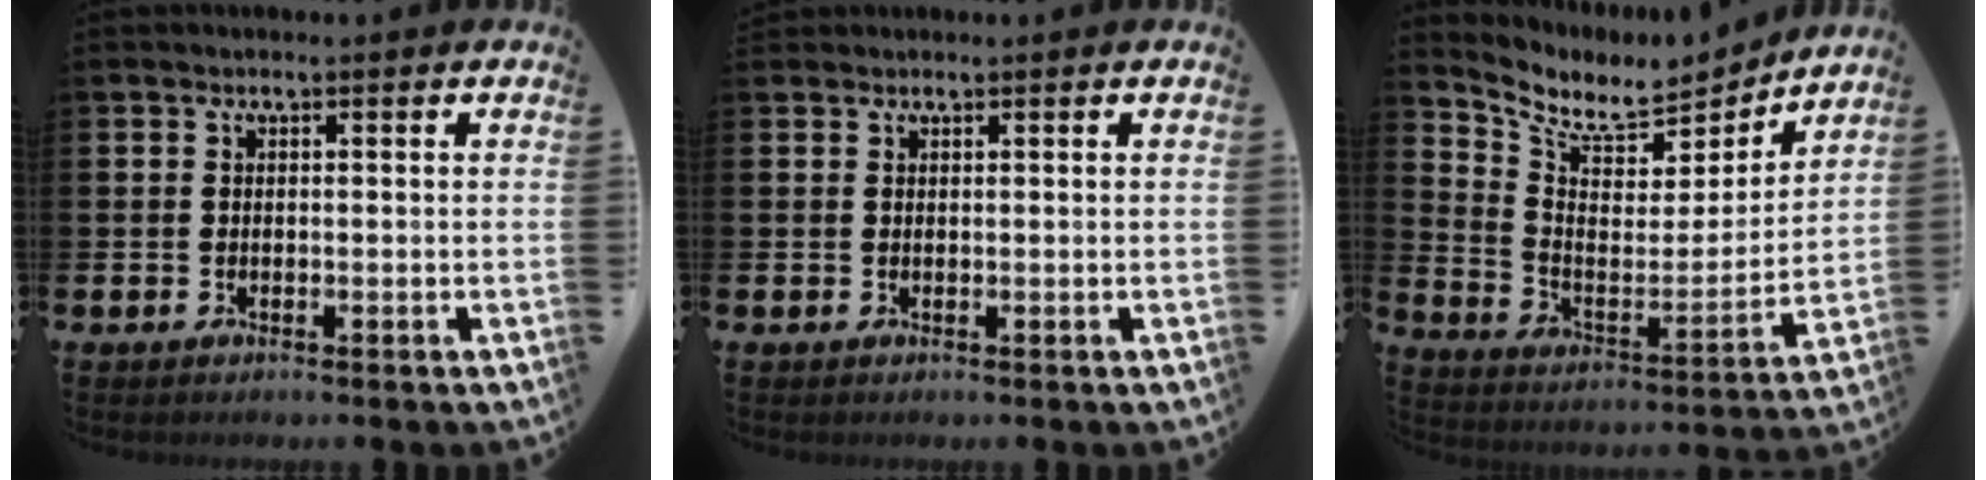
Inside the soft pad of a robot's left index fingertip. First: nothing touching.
{"total": 0.8, "force": [0.7, 0.3, -0.4], "torque": [0.017, -0.001, 0.011]}
{"total": 8.0, "force": [7.3, 2.8, 2.0], "torque": [-0.075, -0.058, 0.123]}